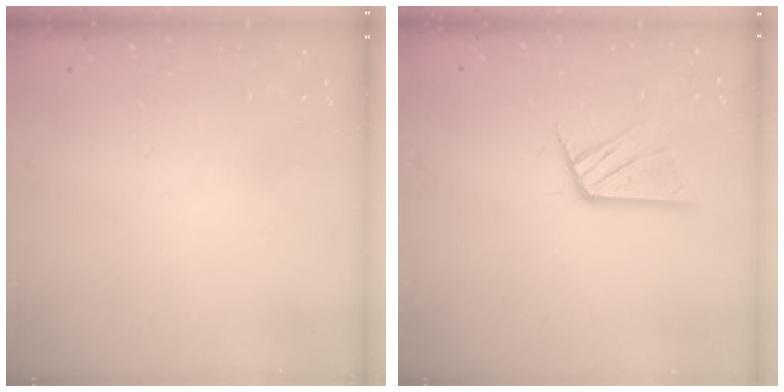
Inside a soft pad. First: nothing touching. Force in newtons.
{"total": 10.7, "press": 10.6, "slide": 1.2}